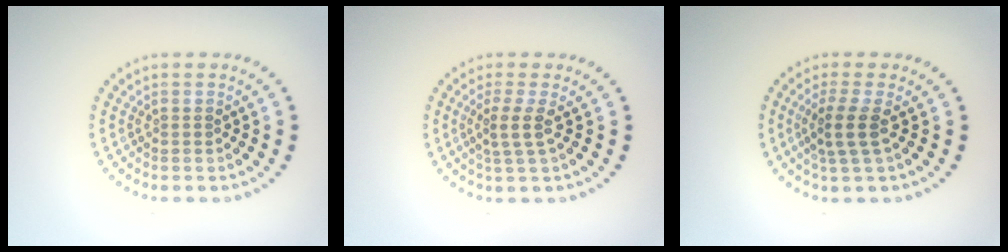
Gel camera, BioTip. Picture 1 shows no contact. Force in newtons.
{"total": 2.1, "press": 1.6, "slide": 1.4}
{"total": 2.5, "press": 2.0, "slide": 1.6}